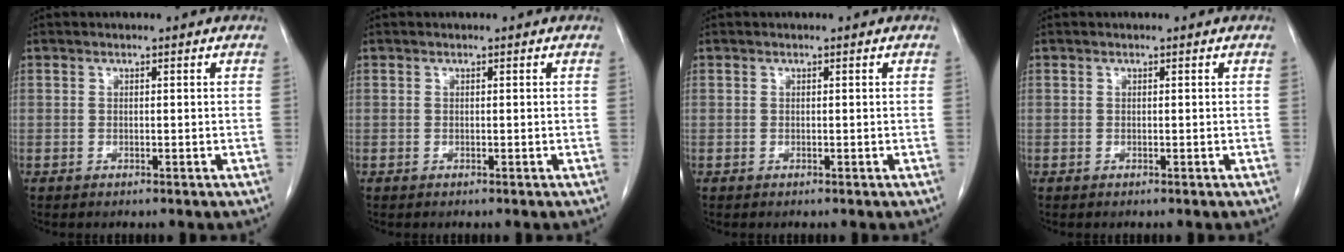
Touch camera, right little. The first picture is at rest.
{"total": 0.0}
{"total": 0.0}
{"total": 0.0}